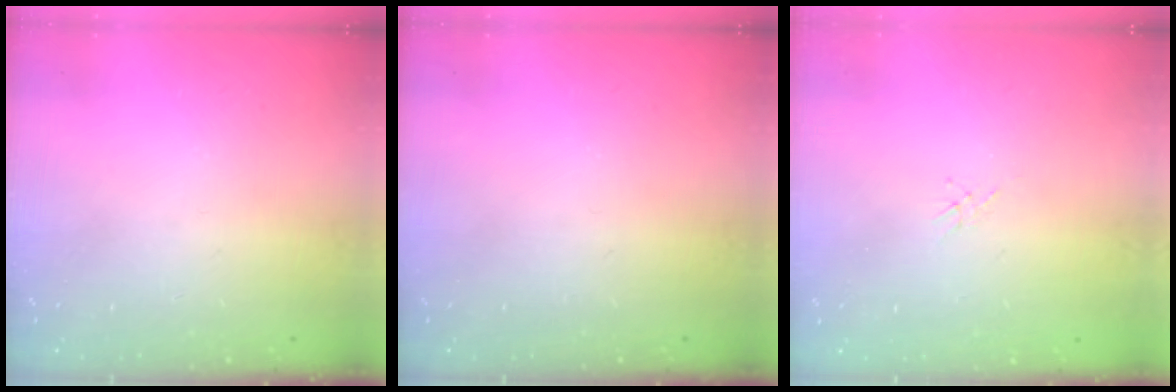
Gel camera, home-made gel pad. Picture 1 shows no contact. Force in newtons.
{"total": 0.0}
{"total": 1.3, "press": 1.2, "slide": 0.3}